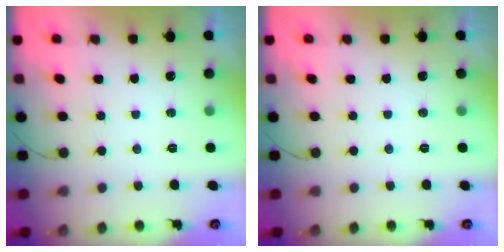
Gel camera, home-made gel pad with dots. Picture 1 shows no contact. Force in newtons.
{"total": 0.0}